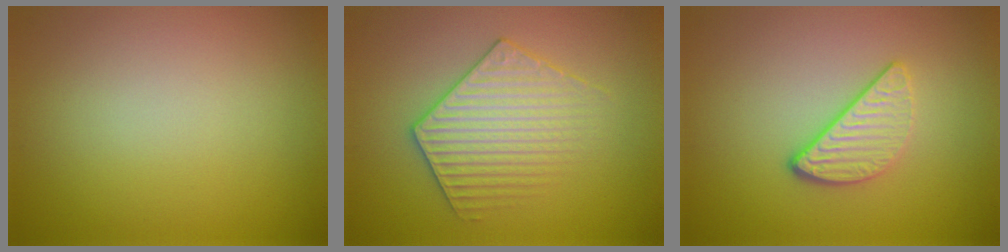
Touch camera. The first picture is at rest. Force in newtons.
{"total": 3.4, "press": 3.4, "slide": 0.6}
{"total": 3.0, "press": 2.4, "slide": 1.9}